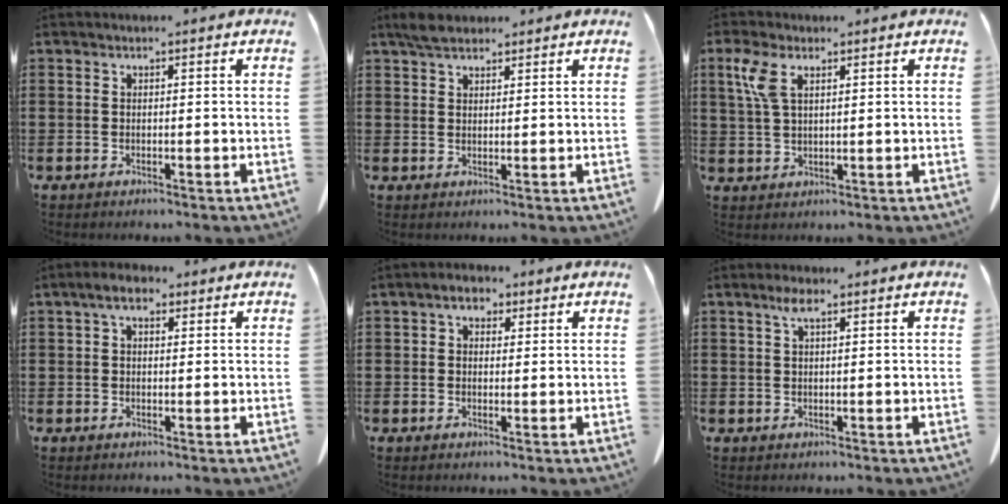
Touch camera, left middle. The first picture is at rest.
{"total": 3.4, "force": [2.8, 1.2, 1.4], "torque": [-0.035, 0.006, 0.053]}
{"total": 5.2, "force": [2.4, 2.1, 4.1], "torque": [-0.100, 0.004, 0.041]}
{"total": 3.8, "force": [2.1, 1.7, 2.6], "torque": [-0.051, 0.009, 0.034]}
{"total": 3.0, "force": [1.8, 1.8, 1.7], "torque": [-0.035, 0.009, 0.029]}
{"total": 2.3, "force": [1.1, 0.9, 1.8], "torque": [-0.042, 0.007, 0.019]}